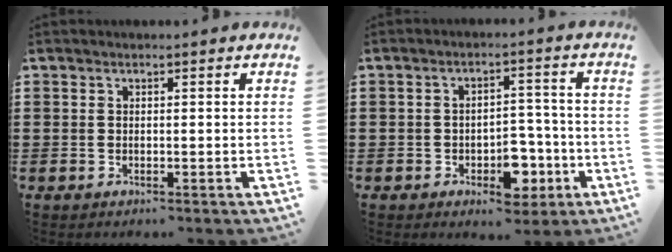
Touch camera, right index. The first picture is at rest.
{"total": 7.0, "force": [-3.2, 3.8, 4.9], "torque": [-0.060, 0.009, -0.056]}